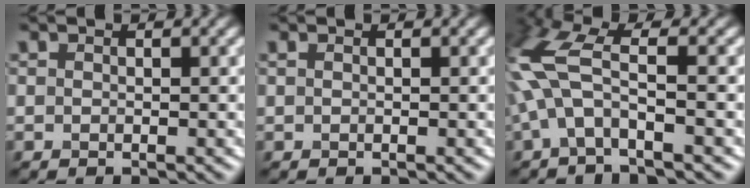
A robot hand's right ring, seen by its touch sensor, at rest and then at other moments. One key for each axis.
{"total": 0.0}
{"total": 6.2, "fx": -0.6, "fy": 2.0, "fz": 5.8, "tx": -0.147, "ty": 0.012, "tz": -0.023}